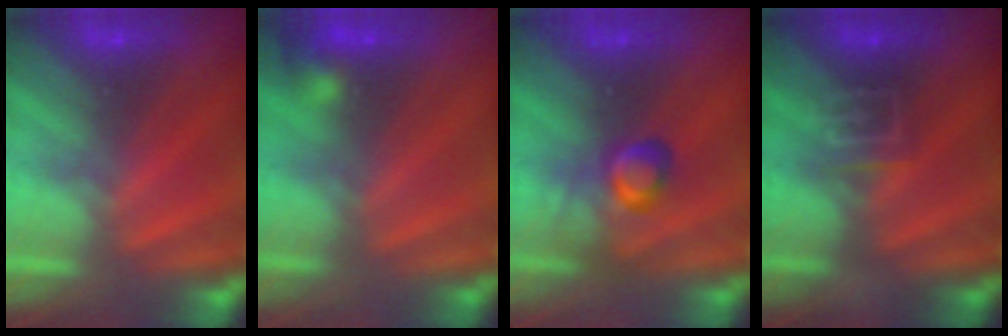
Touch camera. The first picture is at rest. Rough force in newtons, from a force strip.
{"total": 3.0}
{"total": 2.8}
{"total": 2.9}